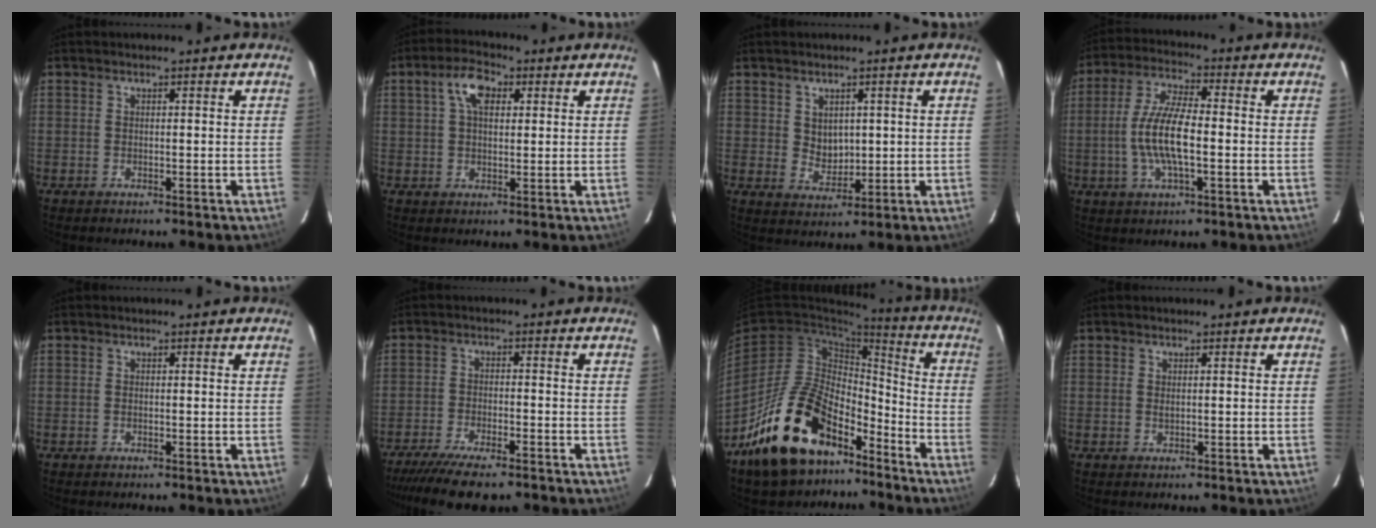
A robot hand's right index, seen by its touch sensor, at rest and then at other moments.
{"total": 5.6, "force": [2.1, 3.1, 4.2], "torque": [-0.078, 0.018, 0.038]}
{"total": 4.0, "force": [1.4, 3.3, 1.9], "torque": [-0.026, -0.001, 0.036]}
{"total": 10.6, "force": [-1.8, 3.1, 9.9], "torque": [-0.202, 0.001, -0.035]}
{"total": 0.0}
{"total": 11.5, "force": [-9.5, 2.4, 6.0], "torque": [-0.140, -0.034, -0.159]}
{"total": 22.2, "force": [-14.8, 11.4, 12.0], "torque": [-0.229, 0.022, -0.227]}
{"total": 0.6, "force": [0.2, 0.3, 0.5], "torque": [-0.011, 0.001, 0.004]}